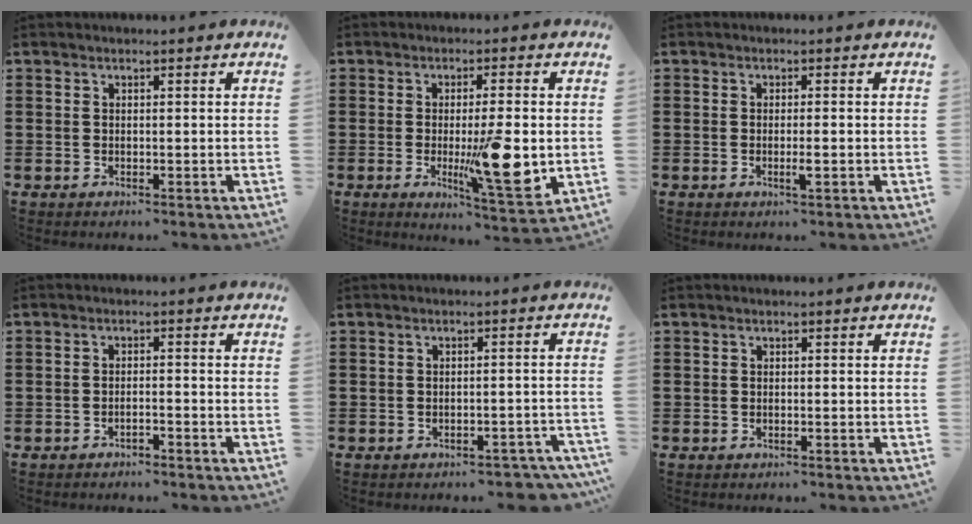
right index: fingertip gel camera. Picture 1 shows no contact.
{"total": 11.0, "force": [-1.5, 2.6, 10.6], "torque": [-0.171, -0.017, -0.021]}
{"total": 1.9, "force": [-0.6, 0.1, 1.8], "torque": [-0.031, -0.001, -0.011]}
{"total": 1.4, "force": [-1.4, 0.0, 0.2], "torque": [-0.007, 0.004, -0.028]}
{"total": 2.6, "force": [-2.5, 0.3, 0.5], "torque": [-0.012, -0.001, -0.052]}
{"total": 0.0}